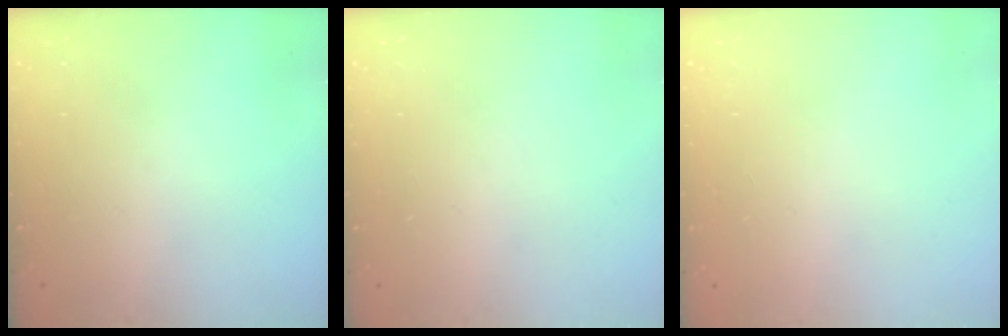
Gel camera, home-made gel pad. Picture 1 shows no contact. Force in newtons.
{"total": 0.0}
{"total": 2.6, "press": 2.6, "slide": 0.2}